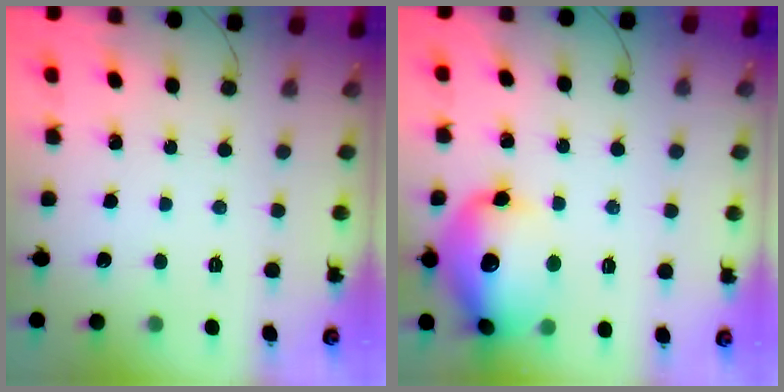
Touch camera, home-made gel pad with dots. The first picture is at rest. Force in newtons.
{"total": 17.6, "press": 17.5, "slide": 1.8}